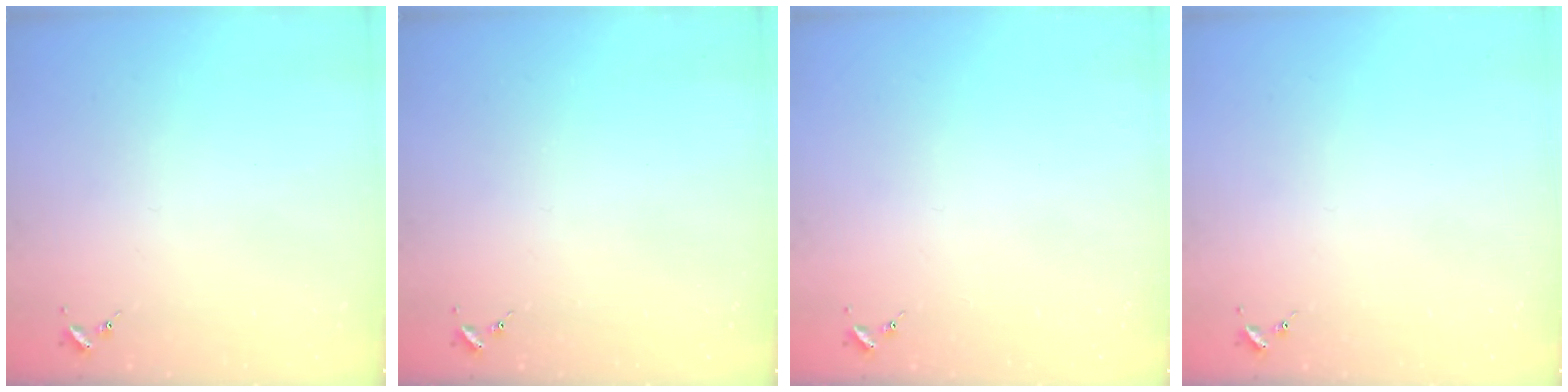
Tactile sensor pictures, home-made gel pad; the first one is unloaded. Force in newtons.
{"total": 0.0}
{"total": 0.0}
{"total": 0.0}